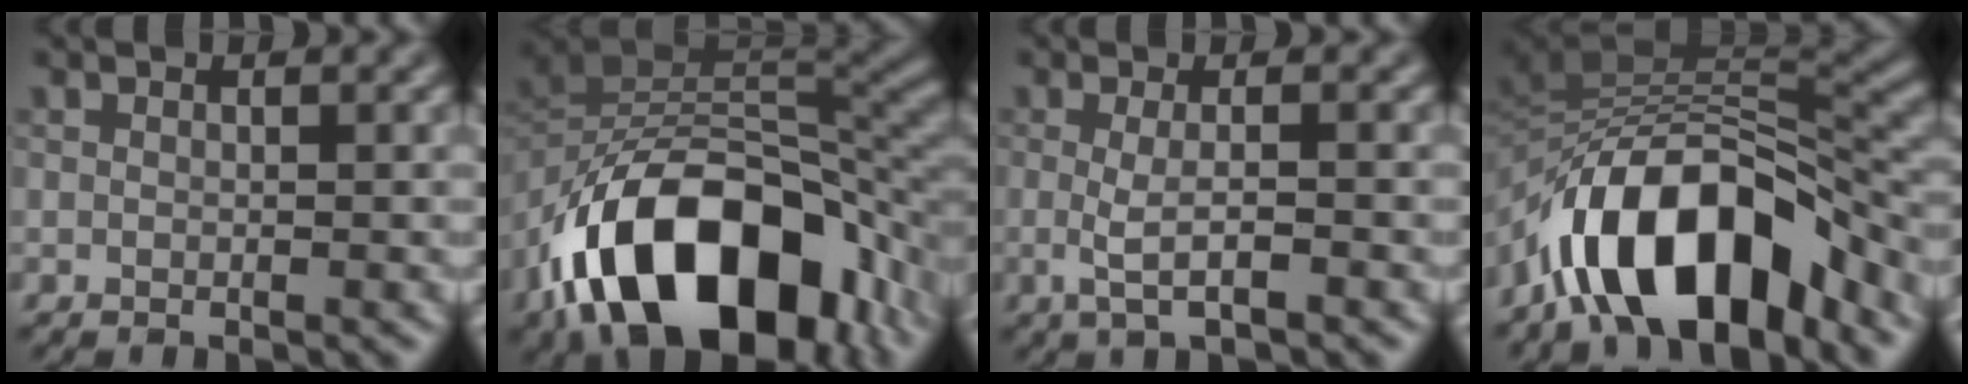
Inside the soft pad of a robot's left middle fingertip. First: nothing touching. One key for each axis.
{"total": 16.1, "fx": -8.3, "fy": 8.3, "fz": 11.0, "tx": -0.177, "ty": 0.005, "tz": -0.143}
{"total": 2.4, "fx": -0.4, "fy": 0.6, "fz": 2.3, "tx": -0.043, "ty": -0.009, "tz": -0.008}
{"total": 12.0, "fx": -6.9, "fy": 4.8, "fz": 8.6, "tx": -0.125, "ty": 0.013, "tz": -0.127}